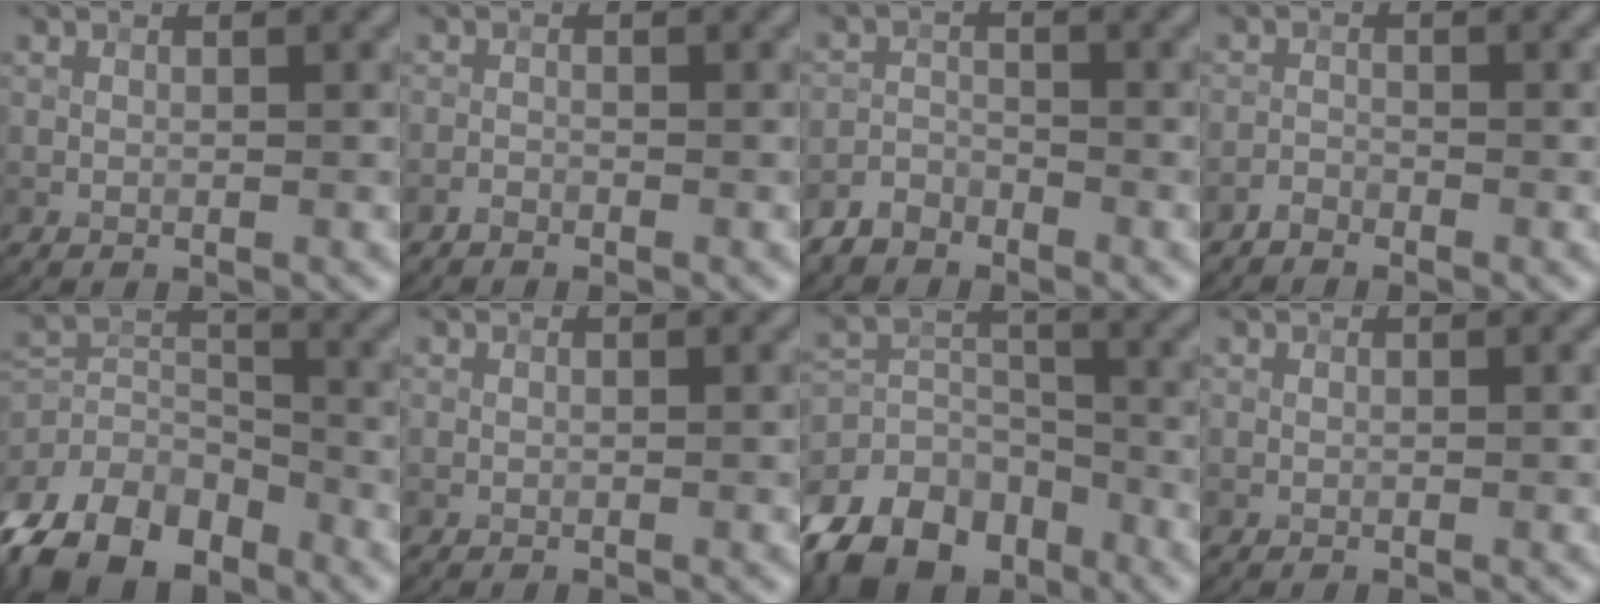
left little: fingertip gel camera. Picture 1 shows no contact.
{"total": 0.7, "force": [-0.7, 0.2, -0.1], "torque": [0.005, -0.001, -0.015]}
{"total": 2.1, "force": [-1.9, 0.9, 0.0], "torque": [0.005, 0.005, -0.043]}
{"total": 1.1, "force": [-1.1, 0.3, -0.1], "torque": [0.007, 0.002, -0.025]}
{"total": 9.8, "force": [-7.2, 5.1, 4.3], "torque": [-0.077, -0.002, -0.140]}
{"total": 0.0}
{"total": 9.2, "force": [-6.8, 5.1, 3.7], "torque": [-0.061, -0.003, -0.130]}
{"total": 0.0}